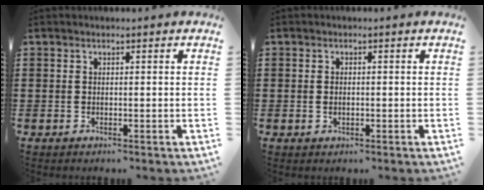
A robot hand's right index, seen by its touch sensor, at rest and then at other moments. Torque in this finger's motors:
{"motor_torque": [0.18, 1.96, -0.03, -0.01]}